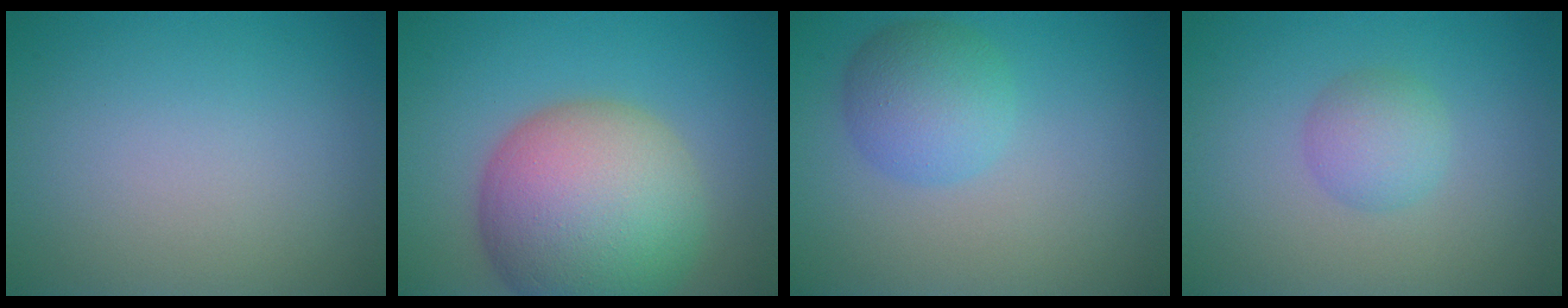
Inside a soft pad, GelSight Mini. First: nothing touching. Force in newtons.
{"total": 13.1, "press": 13.0, "slide": 0.8}
{"total": 4.0, "press": 4.0, "slide": 0.1}
{"total": 2.4, "press": 2.4, "slide": 0.1}